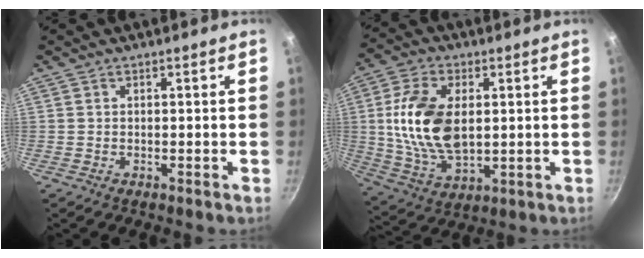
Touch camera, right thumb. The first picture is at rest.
{"total": 15.9, "force": [1.8, 9.3, 12.8], "torque": [-0.228, -0.007, 0.040]}